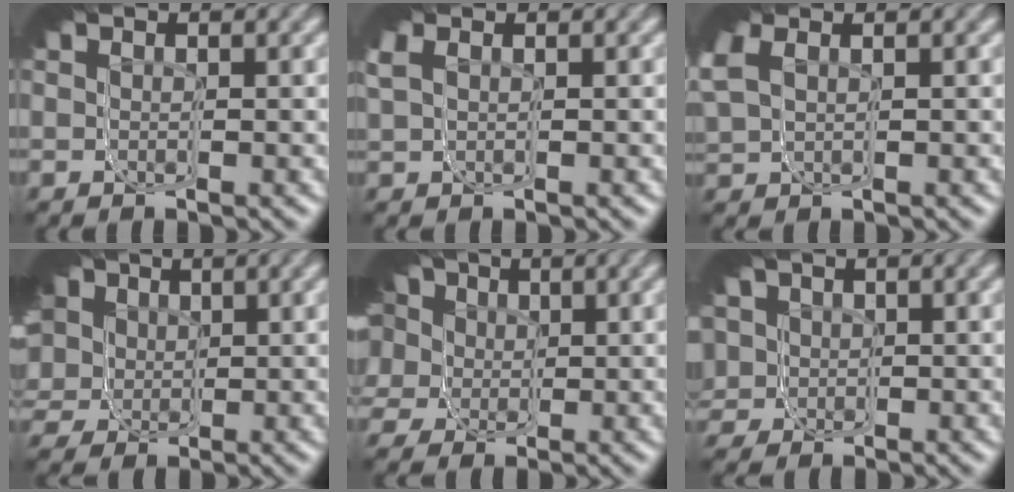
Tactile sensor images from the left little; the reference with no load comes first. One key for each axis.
{"total": 2.3, "fx": 0.7, "fy": 1.7, "fz": 1.3, "tx": -0.030, "ty": 0.007, "tz": 0.007}
{"total": 4.1, "fx": 1.0, "fy": 3.3, "fz": 2.3, "tx": -0.062, "ty": 0.007, "tz": 0.009}
{"total": 11.8, "fx": 0.6, "fy": 9.1, "fz": 7.4, "tx": -0.115, "ty": -0.004, "tz": -0.007}
{"total": 11.4, "fx": 0.5, "fy": 8.0, "fz": 8.1, "tx": -0.118, "ty": 0.008, "tz": -0.007}
{"total": 8.6, "fx": -0.3, "fy": 7.7, "fz": 3.9, "tx": -0.084, "ty": -0.022, "tz": -0.012}